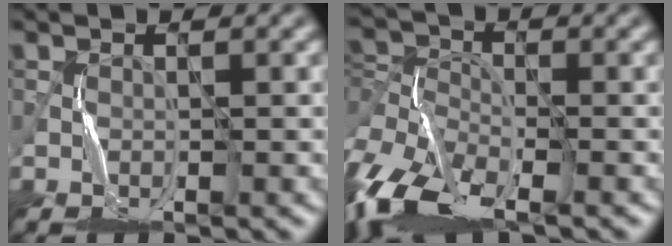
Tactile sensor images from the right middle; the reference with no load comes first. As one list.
[{"total": 9.4, "force": [-5.6, 4.3, 6.1], "torque": [-0.127, -0.014, -0.118]}]